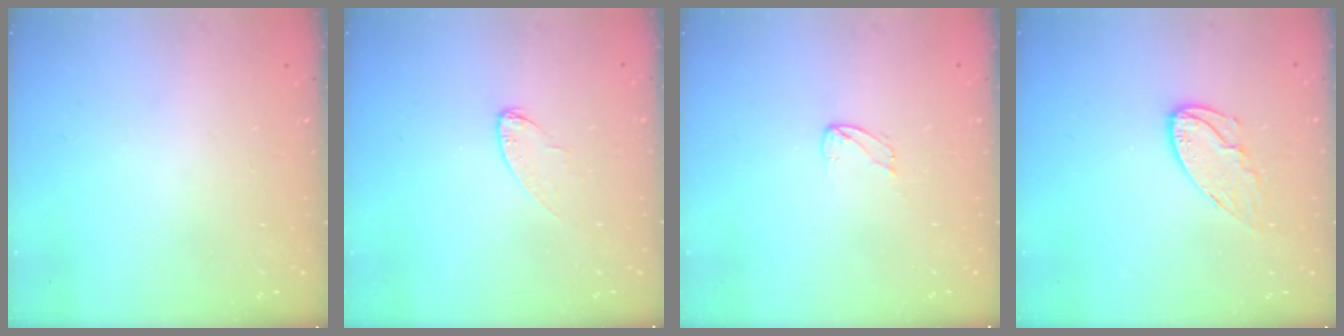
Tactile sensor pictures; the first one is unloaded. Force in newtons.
{"total": 5.7, "press": 5.7, "slide": 0.4}
{"total": 2.4, "press": 2.4, "slide": 0.1}
{"total": 8.2, "press": 8.2, "slide": 0.3}